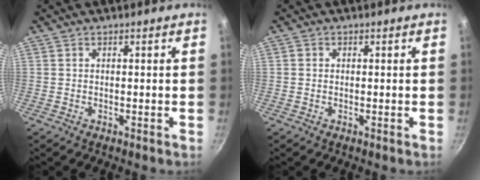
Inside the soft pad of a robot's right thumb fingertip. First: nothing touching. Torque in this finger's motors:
{"motor_torque": [-0.05, -0.20, 0.15, -0.25, 0.02]}